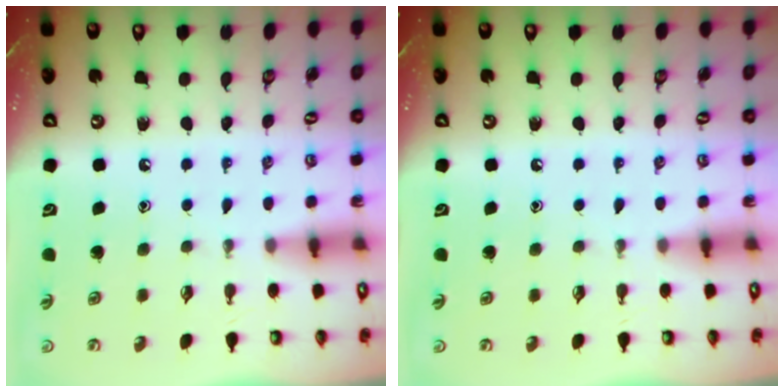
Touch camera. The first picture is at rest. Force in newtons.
{"total": 0.0}